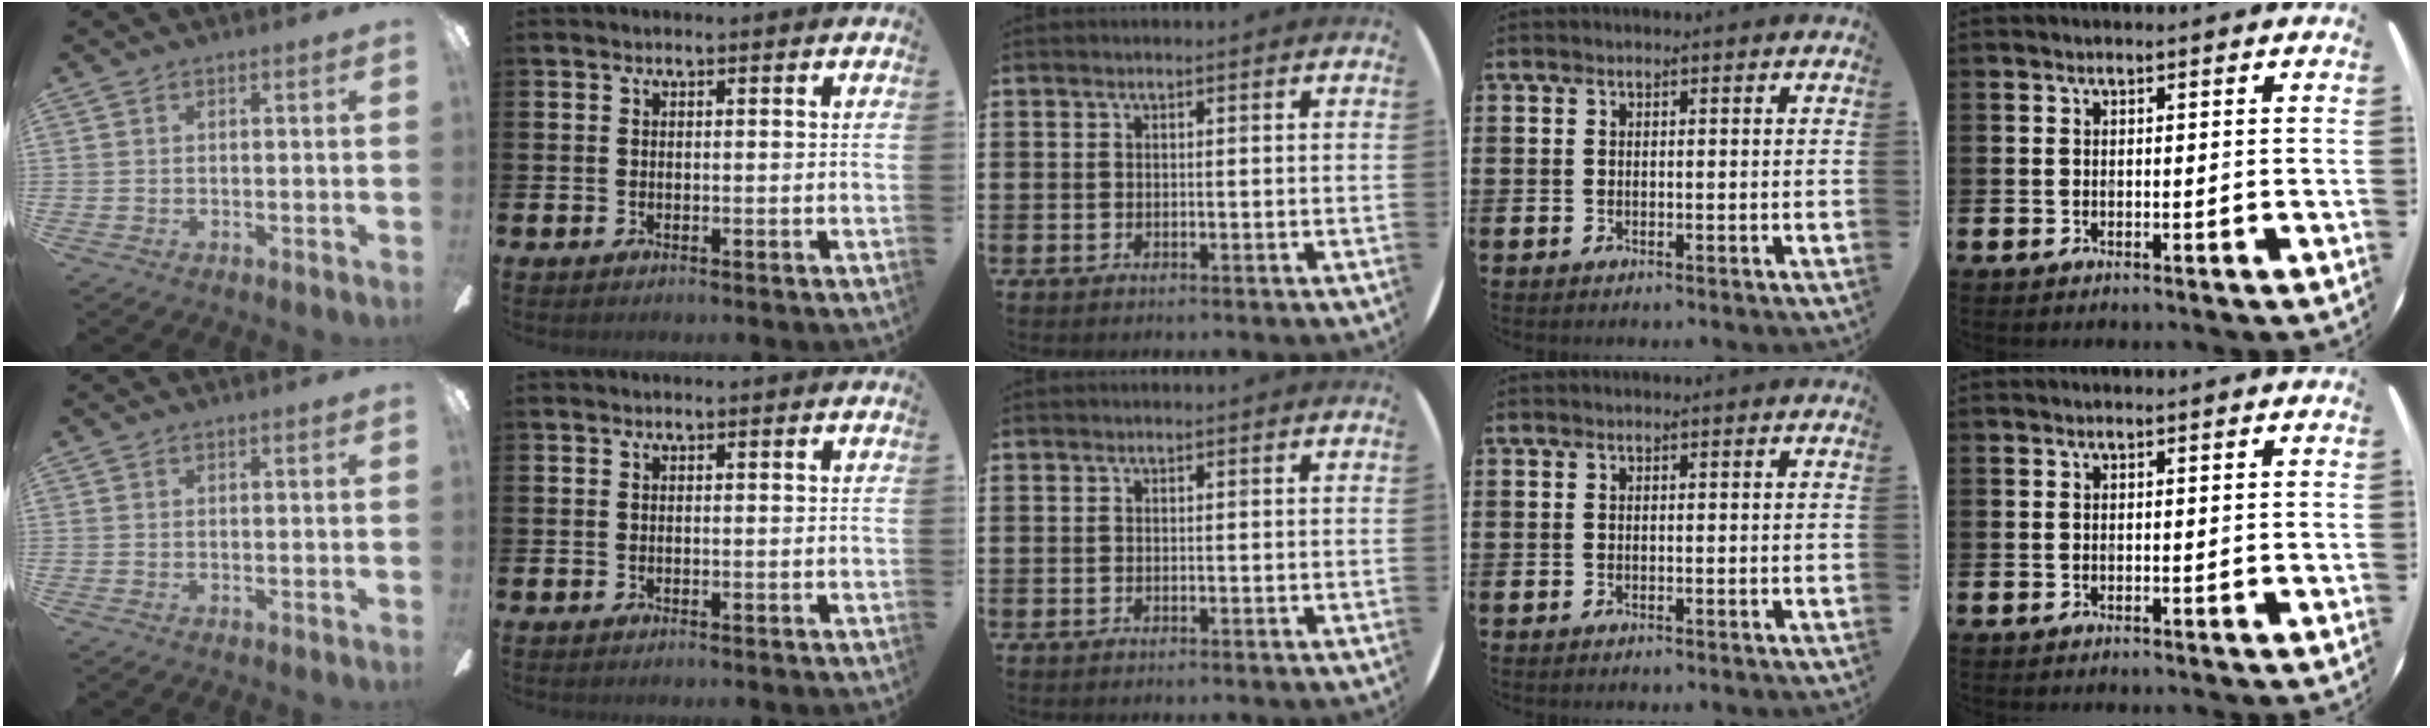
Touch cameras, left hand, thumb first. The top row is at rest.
{}